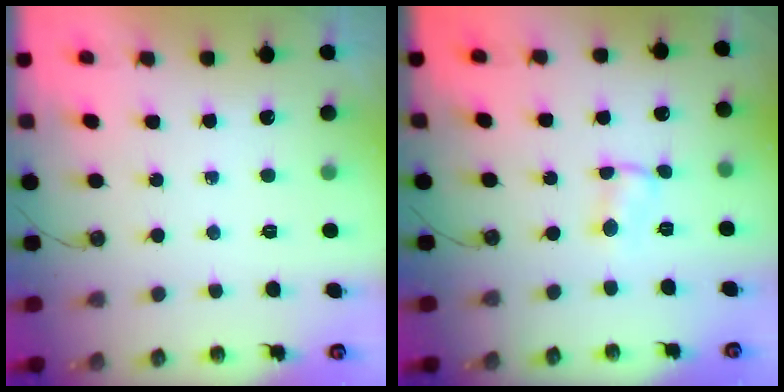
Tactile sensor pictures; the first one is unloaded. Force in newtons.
{"total": 1.4, "press": 1.4, "slide": 0.1}